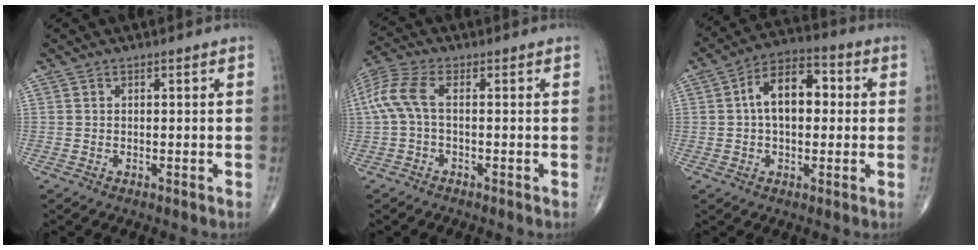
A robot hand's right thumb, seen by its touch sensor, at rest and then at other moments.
{"total": 7.1, "force": [0.0, 3.1, 6.4], "torque": [-0.170, 0.026, -0.003]}
{"total": 11.5, "force": [1.2, 6.8, 9.2], "torque": [-0.134, 0.027, 0.010]}